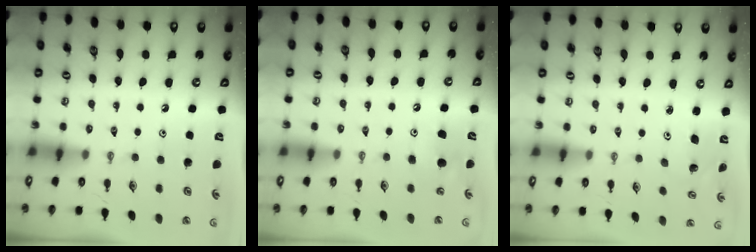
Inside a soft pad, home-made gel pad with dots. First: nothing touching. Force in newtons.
{"total": 6.0, "press": 5.9, "slide": 1.0}
{"total": 1.9, "press": 1.9, "slide": 0.2}